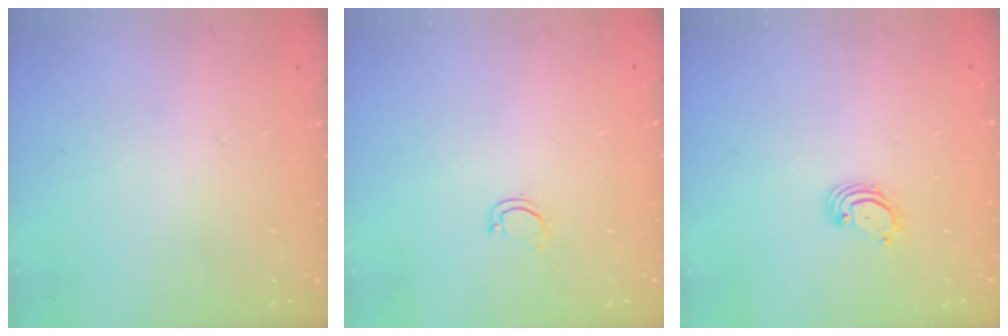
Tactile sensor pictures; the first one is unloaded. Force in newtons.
{"total": 2.8, "press": 2.8, "slide": 0.2}
{"total": 3.0, "press": 3.0, "slide": 0.3}